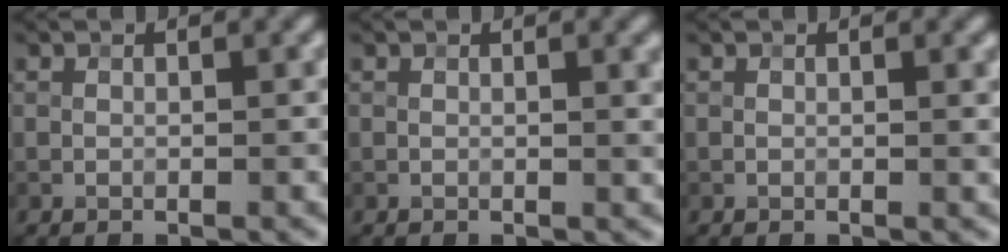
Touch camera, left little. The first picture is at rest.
{"total": 1.6, "force": [0.4, 0.4, 1.5], "torque": [-0.016, 0.003, 0.004]}
{"total": 0.6, "force": [0.1, 0.1, 0.6], "torque": [-0.006, 0.000, 0.001]}